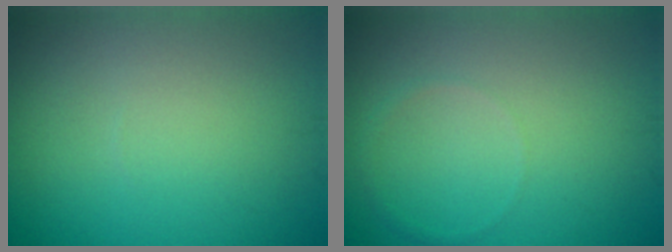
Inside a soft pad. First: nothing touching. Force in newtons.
{"total": 0.6, "press": 0.6, "slide": 0.1}